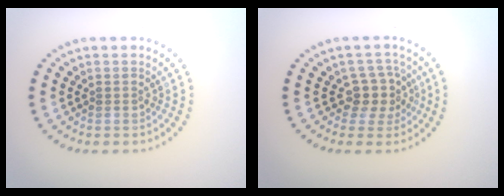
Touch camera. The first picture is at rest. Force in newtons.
{"total": 2.7, "press": 2.3, "slide": 1.5}